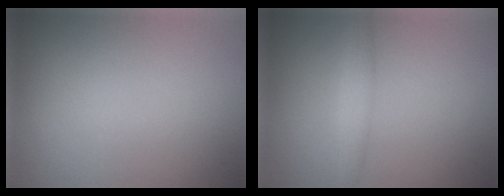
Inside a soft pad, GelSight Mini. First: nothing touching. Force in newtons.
{"total": 1.7, "press": 1.6, "slide": 0.2}